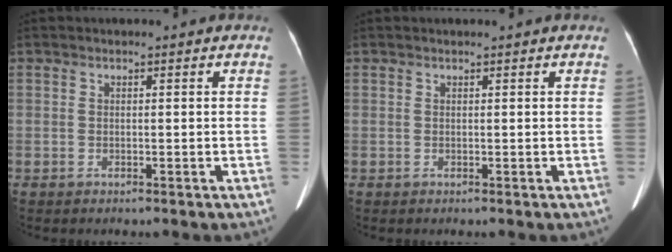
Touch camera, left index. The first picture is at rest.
{"total": 1.0, "force": [0.9, -0.1, 0.3], "torque": [-0.006, 0.014, 0.018]}